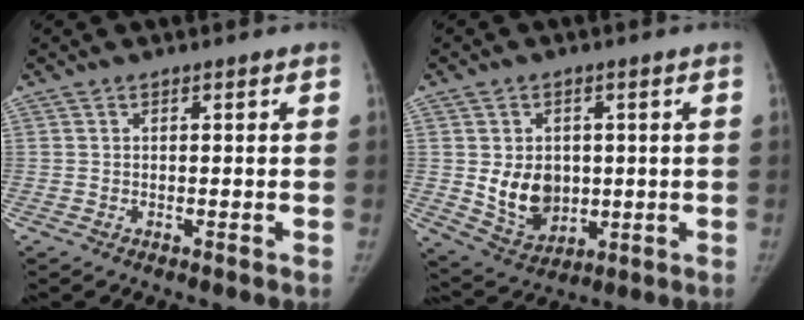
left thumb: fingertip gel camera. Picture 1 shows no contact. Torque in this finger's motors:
{"motor_torque": [0.00, 0.09, 0.05, -0.07, 0.11]}